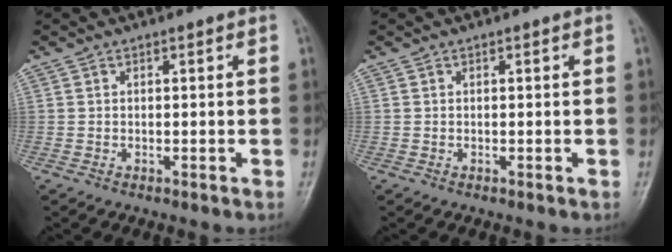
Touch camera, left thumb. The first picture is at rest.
{"total": 0.0}